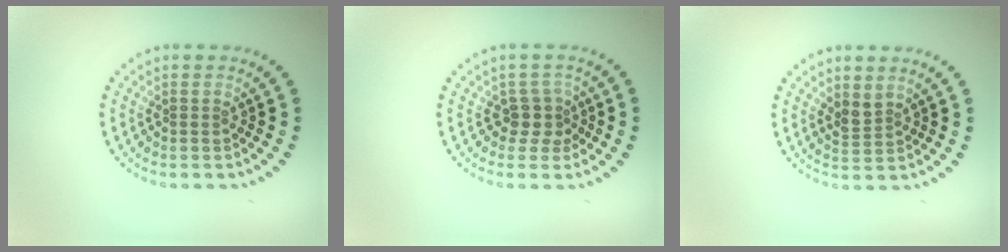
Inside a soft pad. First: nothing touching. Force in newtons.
{"total": 2.1, "press": 1.6, "slide": 1.4}
{"total": 1.3, "press": 1.0, "slide": 0.9}